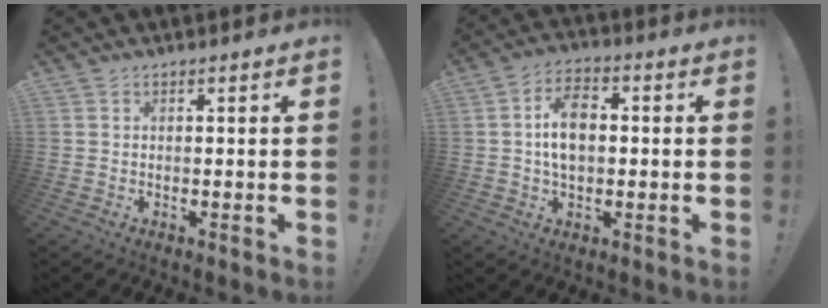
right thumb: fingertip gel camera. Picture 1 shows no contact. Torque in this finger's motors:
{"motor_torque": [0.02, 0.28, -0.13, 0.19, 0.31]}